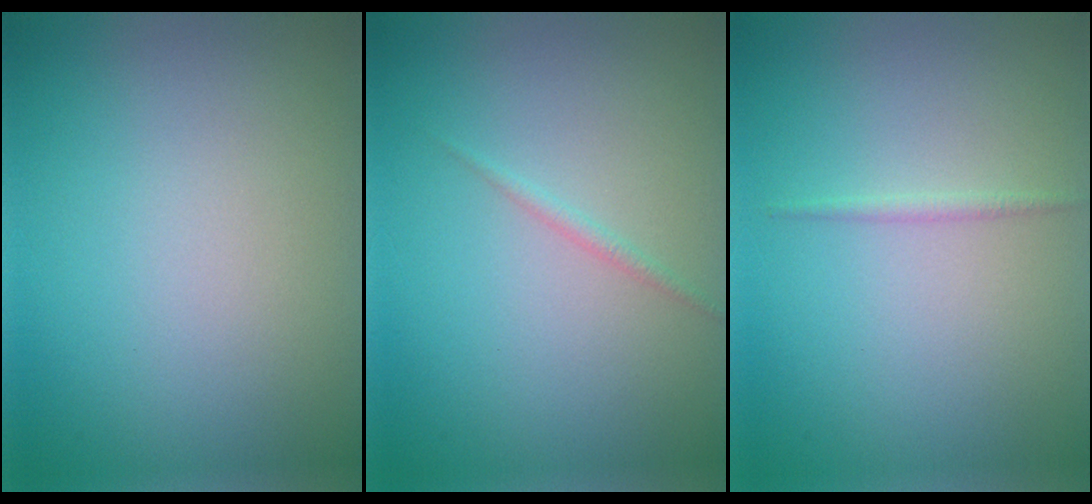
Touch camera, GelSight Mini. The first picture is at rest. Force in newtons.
{"total": 0.7, "press": 0.7, "slide": 0.1}
{"total": 0.7, "press": 0.7, "slide": 0.0}